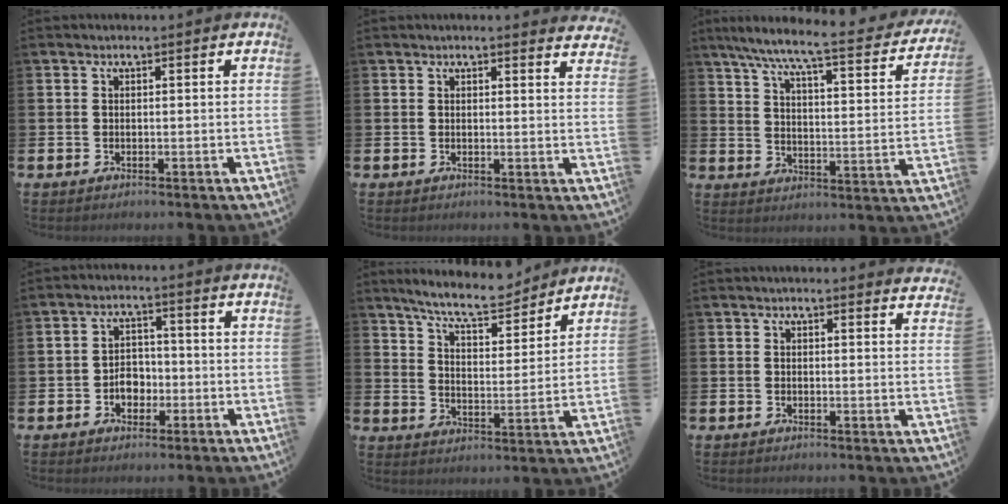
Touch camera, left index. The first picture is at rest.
{"total": 1.8, "force": [1.8, -0.1, 0.0], "torque": [0.002, -0.011, 0.032]}
{"total": 7.7, "force": [6.5, 0.8, 4.1], "torque": [-0.090, -0.053, 0.100]}
{"total": 3.5, "force": [-1.3, 2.7, 1.9], "torque": [-0.020, 0.000, -0.032]}
{"total": 8.4, "force": [7.8, 1.5, 2.7], "torque": [-0.077, -0.046, 0.137]}
{"total": 2.0, "force": [2.0, 0.0, 0.1], "torque": [0.001, -0.010, 0.035]}